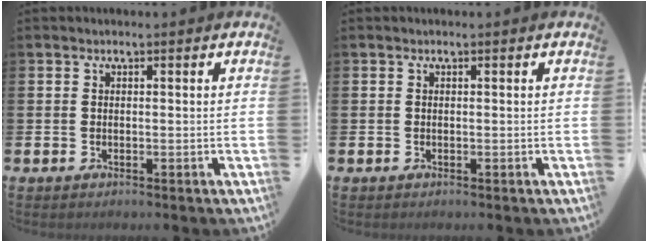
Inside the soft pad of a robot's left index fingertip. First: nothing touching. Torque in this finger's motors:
{"motor_torque": [0.00, 0.00, 0.00, 0.00]}